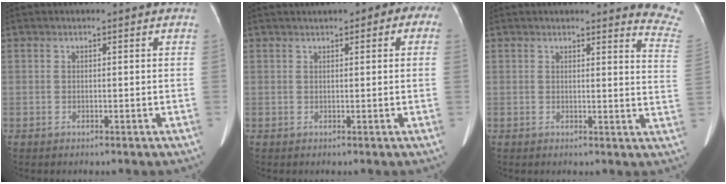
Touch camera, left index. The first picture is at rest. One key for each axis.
{"total": 6.4, "fx": 3.4, "fy": 3.0, "fz": 4.6, "tx": -0.044, "ty": 0.039, "tz": 0.038}
{"total": 8.7, "fx": 8.6, "fy": 0.3, "fz": 0.8, "tx": 0.018, "ty": -0.090, "tz": 0.055}